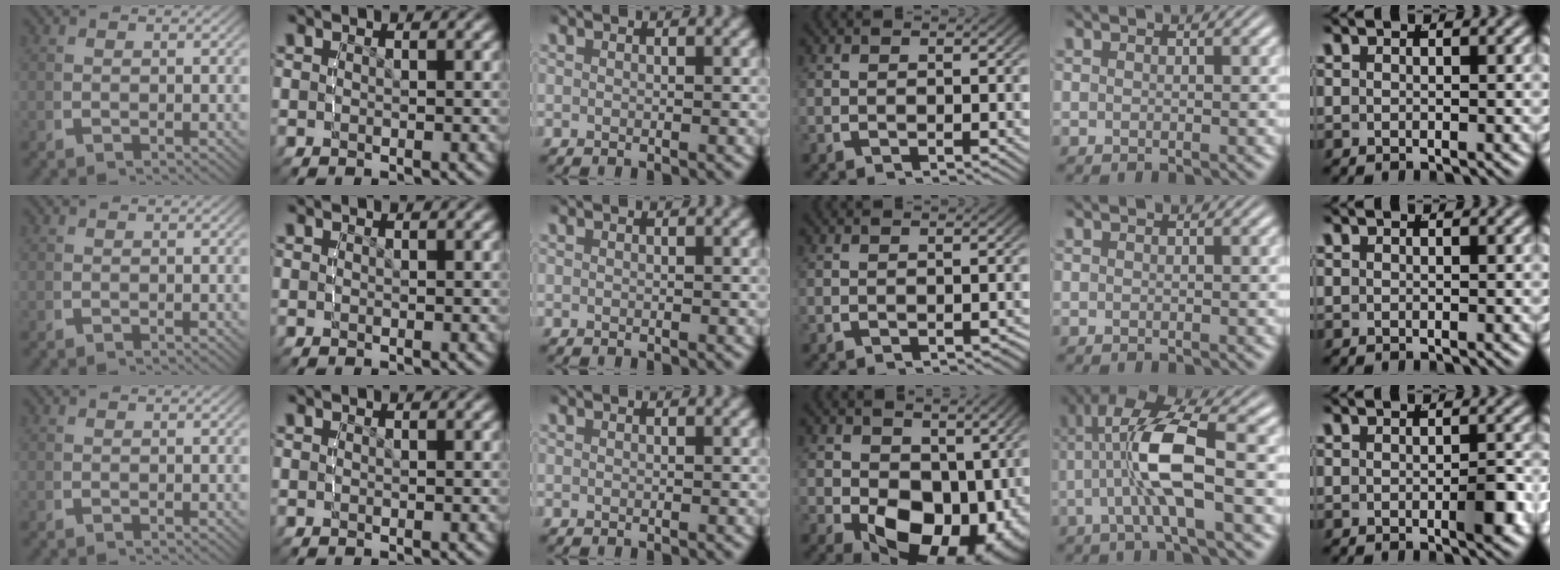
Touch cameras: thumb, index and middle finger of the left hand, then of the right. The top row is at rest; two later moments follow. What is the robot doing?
{"motion": "lift_and_place", "object": "stress ball aka squeeze ball"}